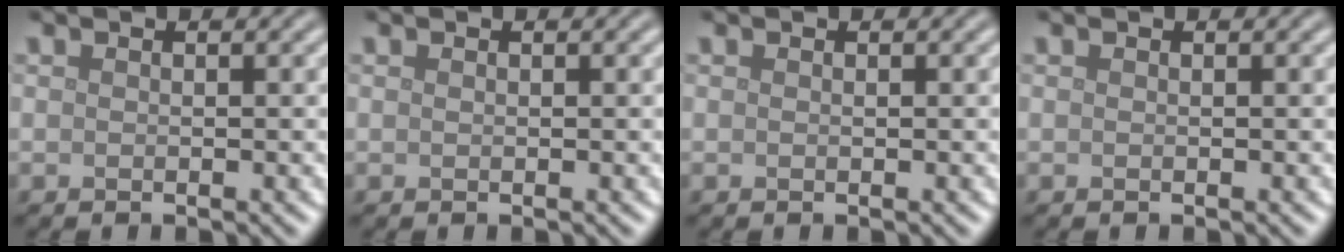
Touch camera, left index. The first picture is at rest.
{"total": 0.0}
{"total": 0.0}
{"total": 0.0}